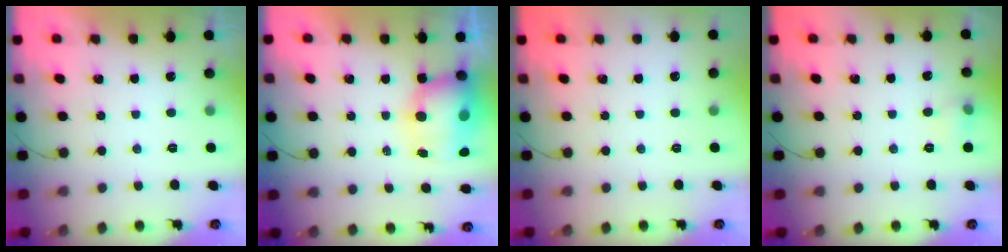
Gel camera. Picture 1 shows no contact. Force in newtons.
{"total": 10.4, "press": 10.2, "slide": 2.1}
{"total": 0.0}
{"total": 5.1, "press": 4.8, "slide": 1.6}